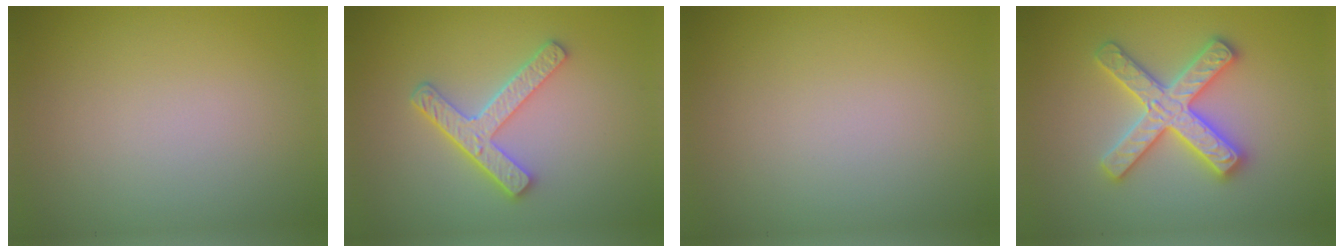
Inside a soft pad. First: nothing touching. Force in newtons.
{"total": 4.4, "press": 3.3, "slide": 2.9}
{"total": 0.0}
{"total": 5.0, "press": 5.0, "slide": 0.8}